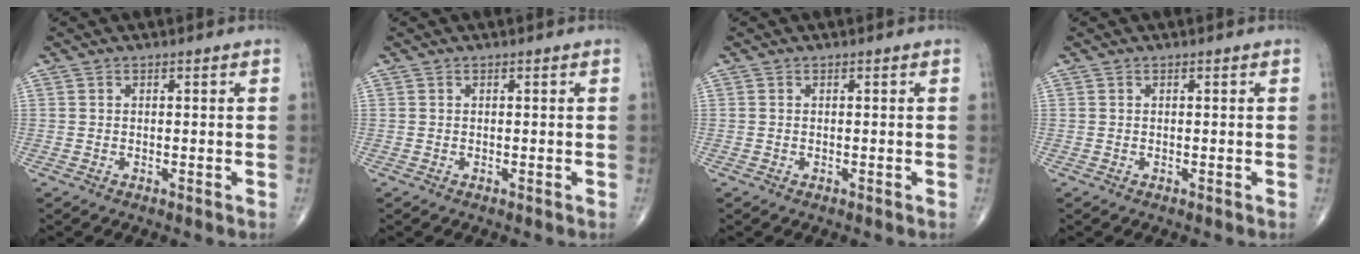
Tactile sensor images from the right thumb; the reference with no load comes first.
{"total": 0.0}
{"total": 0.0}
{"total": 0.0}